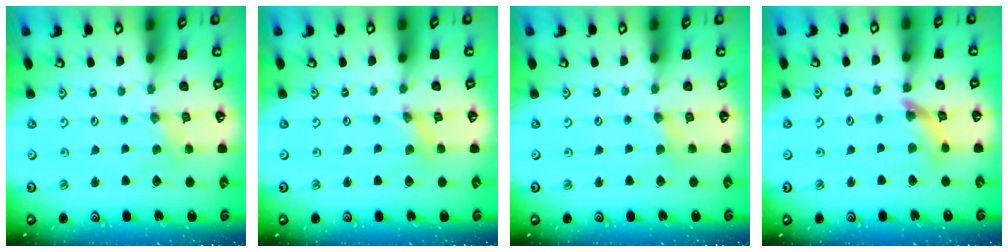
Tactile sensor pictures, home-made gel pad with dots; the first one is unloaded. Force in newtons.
{"total": 1.3, "press": 1.3, "slide": 0.3}
{"total": 2.1, "press": 2.1, "slide": 0.4}
{"total": 8.2, "press": 8.1, "slide": 0.6}